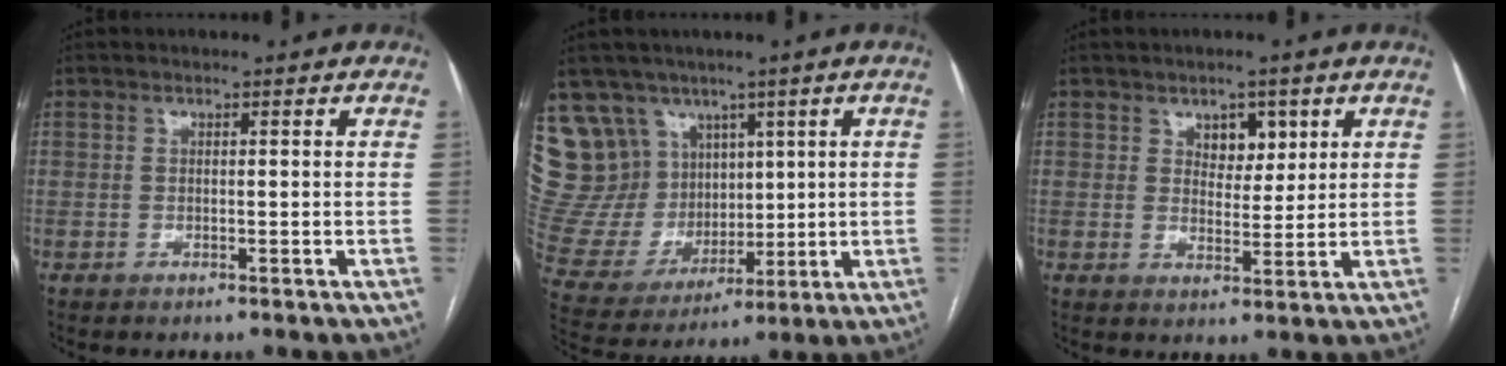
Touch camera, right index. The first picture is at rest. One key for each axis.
{"total": 16.3, "fx": 9.1, "fy": 12.6, "fz": 4.9, "tx": -0.115, "ty": 0.060, "tz": 0.201}
{"total": 4.4, "fx": 2.3, "fy": 2.7, "fz": 2.7, "tx": -0.034, "ty": 0.003, "tz": 0.037}